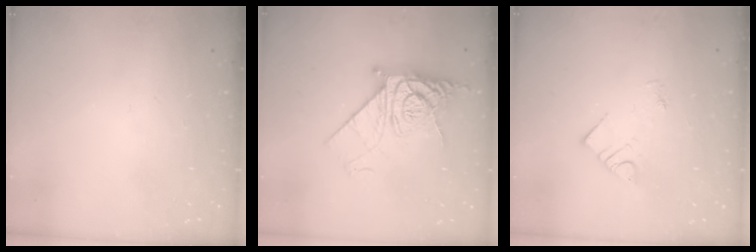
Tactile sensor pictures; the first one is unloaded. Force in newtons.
{"total": 12.2, "press": 12.2, "slide": 1.1}
{"total": 3.8, "press": 3.8, "slide": 0.4}